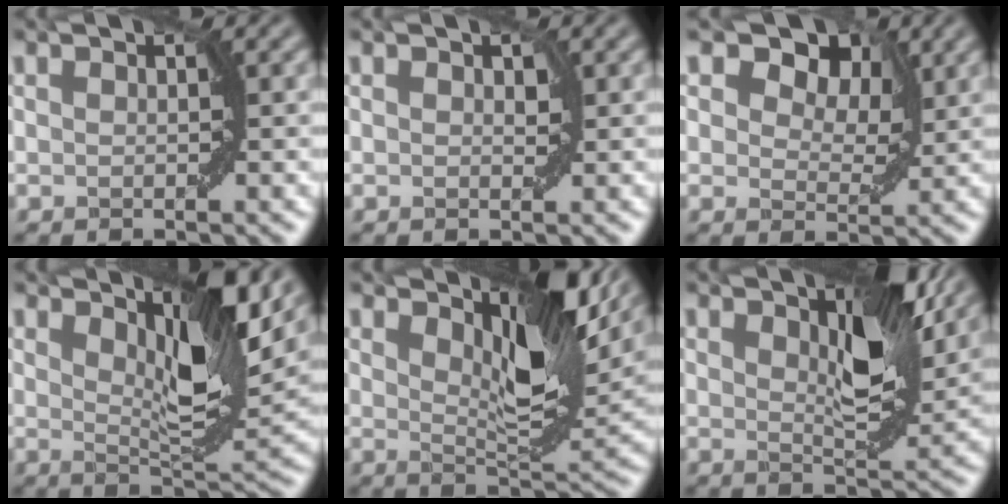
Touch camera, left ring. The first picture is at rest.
{"total": 0.6, "force": [0.2, 0.4, 0.4], "torque": [-0.002, -0.002, 0.004]}
{"total": 7.3, "force": [4.1, 4.3, 4.2], "torque": [-0.071, 0.007, 0.055]}
{"total": 7.7, "force": [4.3, 1.8, 6.2], "torque": [-0.094, -0.003, 0.077]}
{"total": 8.3, "force": [4.9, 2.3, 6.3], "torque": [-0.098, -0.001, 0.081]}
{"total": 6.4, "force": [3.1, 2.1, 5.2], "torque": [-0.080, -0.002, 0.049]}